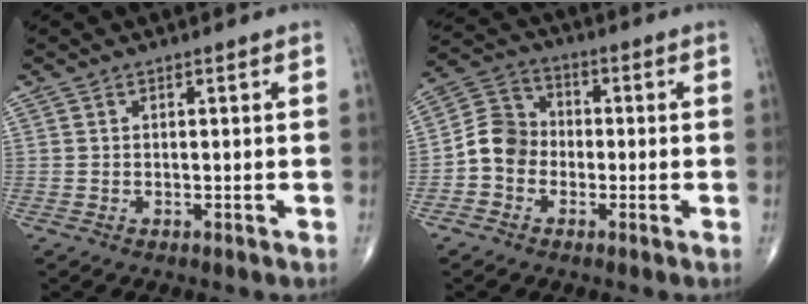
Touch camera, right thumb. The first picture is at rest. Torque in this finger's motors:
{"motor_torque": [0.23, -0.13, 0.33, -0.54, 0.13]}